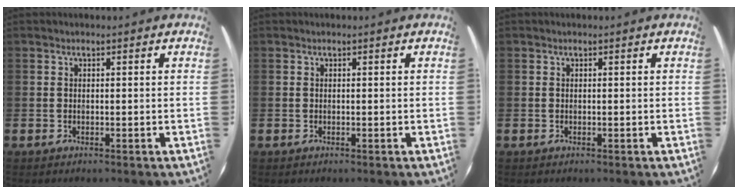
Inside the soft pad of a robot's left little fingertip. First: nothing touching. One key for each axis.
{"total": 0.0}
{"total": 0.0}